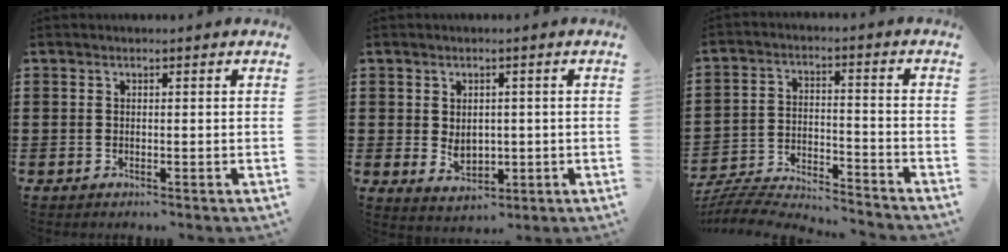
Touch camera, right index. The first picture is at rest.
{"total": 3.3, "force": [0.0, 2.5, 2.1], "torque": [-0.031, -0.001, -0.004]}
{"total": 6.1, "force": [-6.0, 0.3, 1.1], "torque": [-0.036, -0.005, -0.124]}